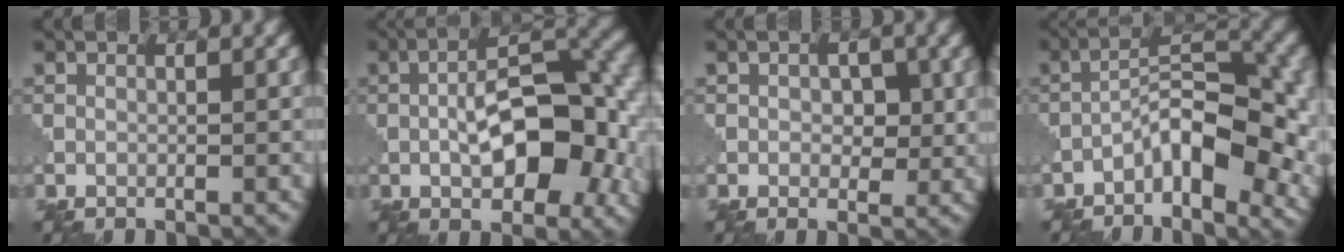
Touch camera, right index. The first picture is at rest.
{"total": 10.7, "force": [-1.6, 5.1, 9.3], "torque": [-0.139, 0.006, -0.027]}
{"total": 2.6, "force": [0.3, 1.7, 2.0], "torque": [-0.029, -0.003, 0.005]}
{"total": 9.2, "force": [-3.7, 3.7, 7.6], "torque": [-0.114, 0.018, -0.069]}